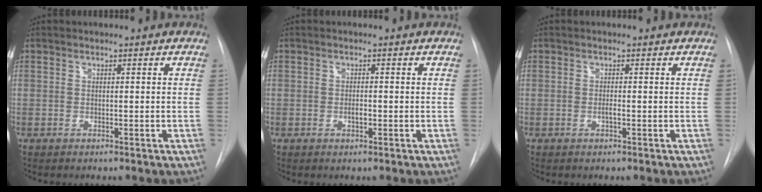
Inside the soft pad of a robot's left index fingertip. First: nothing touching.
{"total": 1.2, "force": [-0.6, 0.4, 0.9], "torque": [-0.018, -0.004, -0.010]}
{"total": 0.7, "force": [-0.4, 0.0, 0.6], "torque": [-0.010, -0.004, -0.009]}